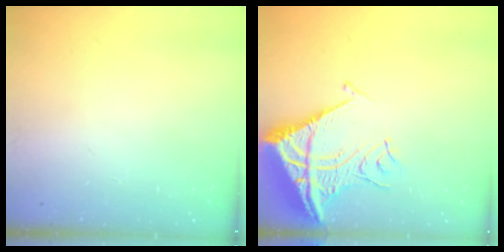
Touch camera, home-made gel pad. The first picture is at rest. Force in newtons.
{"total": 16.6, "press": 16.4, "slide": 2.0}